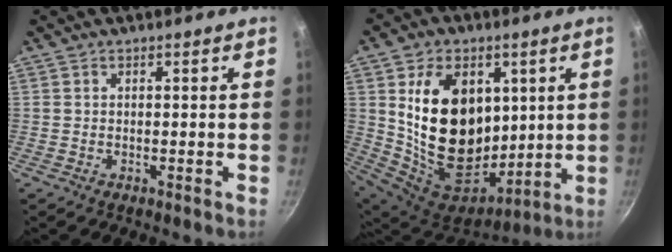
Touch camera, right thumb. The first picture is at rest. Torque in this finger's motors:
{"motor_torque": [0.17, 4.84, 2.77, 0.00, 0.71]}